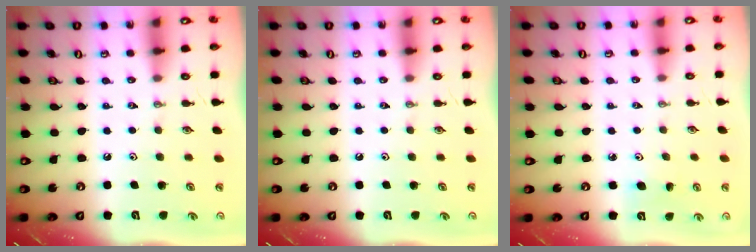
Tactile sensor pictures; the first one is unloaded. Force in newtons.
{"total": 0.0}
{"total": 4.7, "press": 4.6, "slide": 0.5}